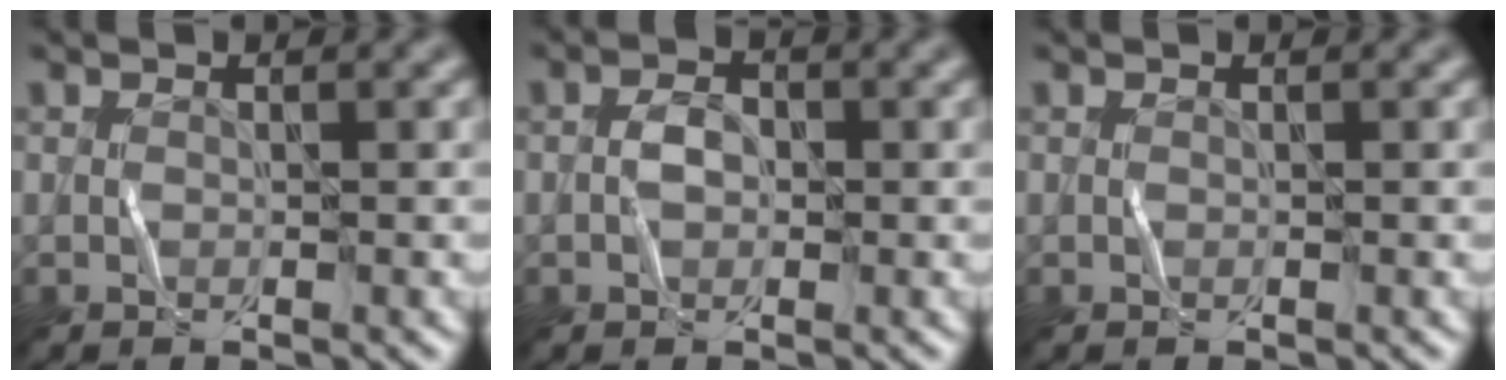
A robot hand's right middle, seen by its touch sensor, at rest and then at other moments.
{"total": 1.4, "force": [-0.4, 1.0, 0.9], "torque": [-0.017, 0.009, -0.012]}
{"total": 0.0}